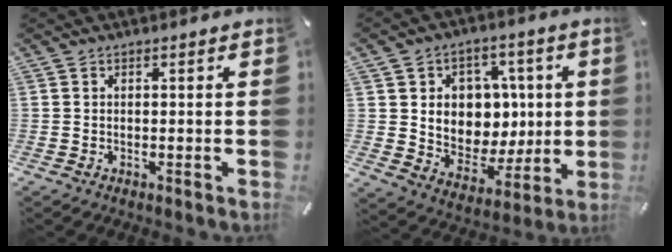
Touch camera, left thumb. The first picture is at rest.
{"total": 10.7, "force": [2.2, 9.9, 3.4], "torque": [-0.049, -0.029, 0.051]}